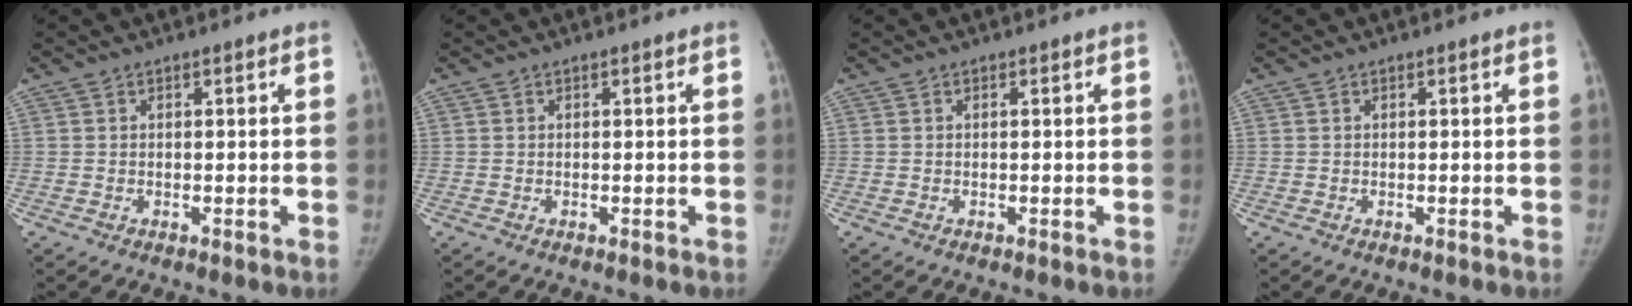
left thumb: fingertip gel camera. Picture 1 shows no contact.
{"total": 0.0}
{"total": 0.0}
{"total": 0.0}